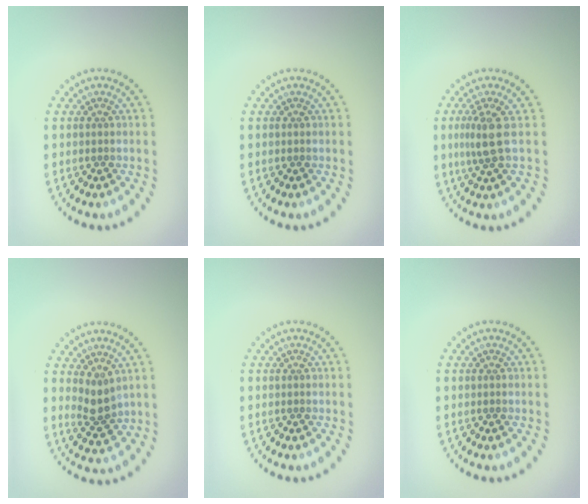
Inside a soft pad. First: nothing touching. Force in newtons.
{"total": 0.0}
{"total": 2.8, "press": 2.2, "slide": 1.6}
{"total": 2.3, "press": 1.9, "slide": 1.3}
{"total": 0.0}
{"total": 0.0}